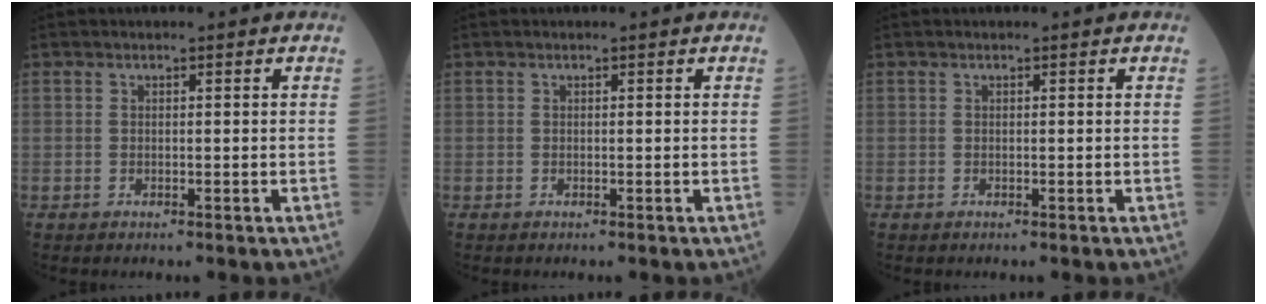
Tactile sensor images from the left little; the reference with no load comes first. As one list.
[{"total": 0.0}, {"total": 0.0}]